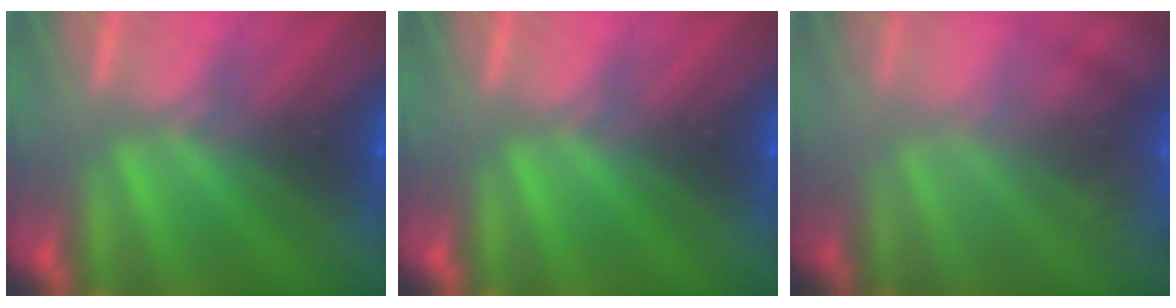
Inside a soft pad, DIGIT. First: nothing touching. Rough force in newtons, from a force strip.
{"total": 0.0}
{"total": 2.4}